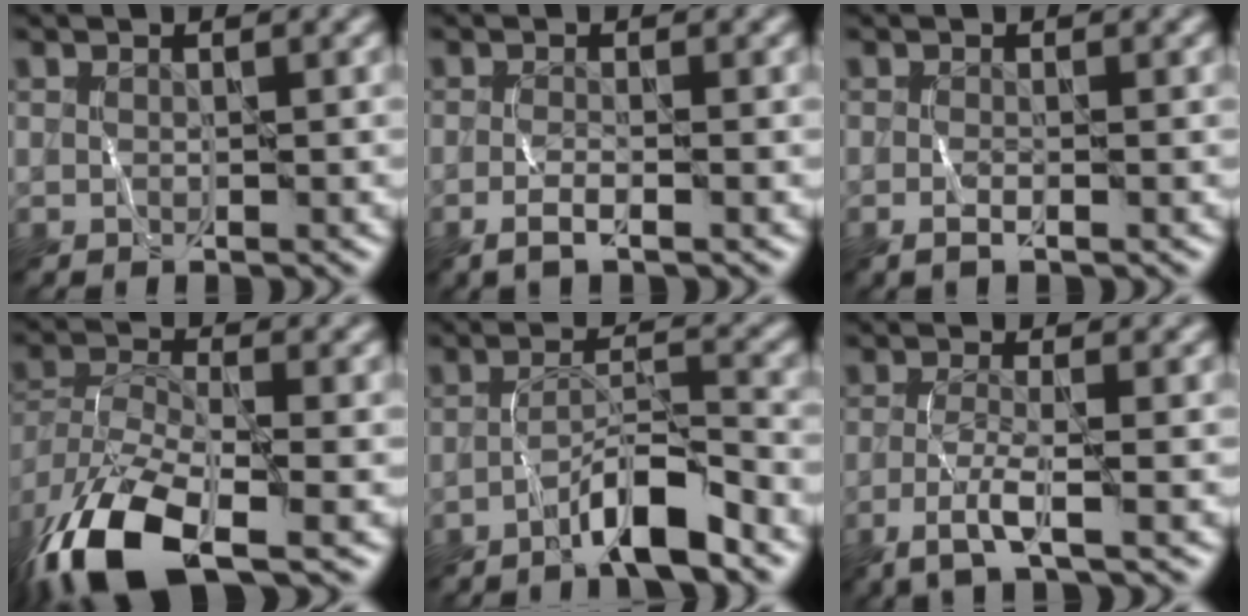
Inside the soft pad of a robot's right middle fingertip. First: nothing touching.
{"total": 1.4, "force": [-0.9, 0.0, 1.1], "torque": [-0.021, 0.002, -0.020]}
{"total": 0.8, "force": [-0.5, -0.2, 0.6], "torque": [-0.010, 0.001, -0.010]}
{"total": 10.7, "force": [-6.6, 4.2, 7.3], "torque": [-0.153, -0.018, -0.126]}
{"total": 4.3, "force": [-2.9, 0.3, 3.2], "torque": [-0.053, 0.015, -0.057]}
{"total": 2.7, "force": [-1.3, 0.0, 2.4], "torque": [-0.050, -0.001, -0.034]}